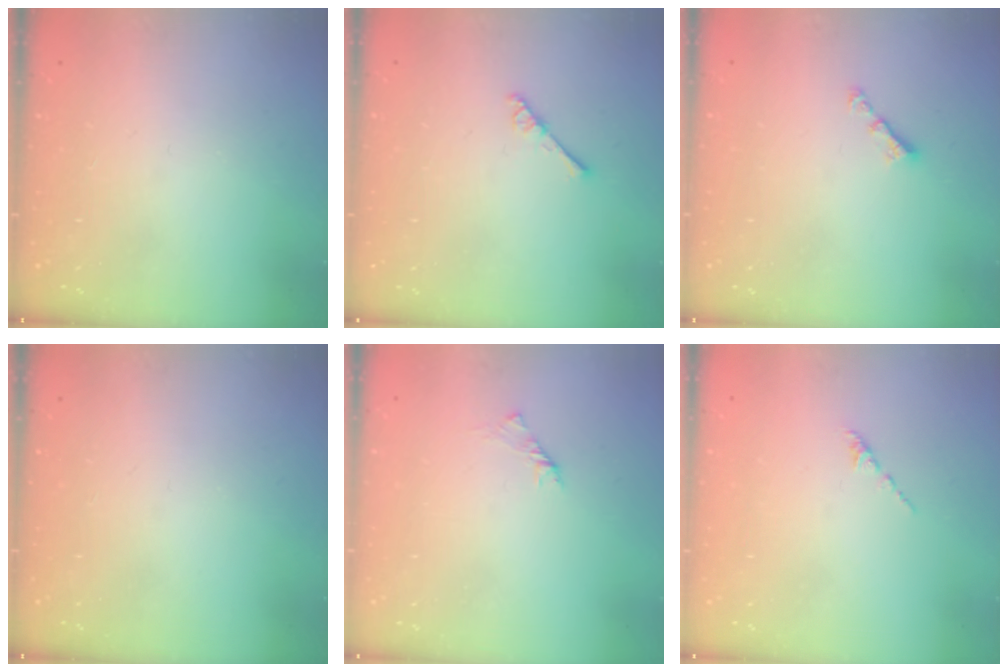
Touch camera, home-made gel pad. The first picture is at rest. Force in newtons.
{"total": 2.6, "press": 2.6, "slide": 0.3}
{"total": 3.3, "press": 3.3, "slide": 0.4}
{"total": 0.0}
{"total": 1.6, "press": 1.4, "slide": 0.6}
{"total": 1.6, "press": 1.5, "slide": 0.6}